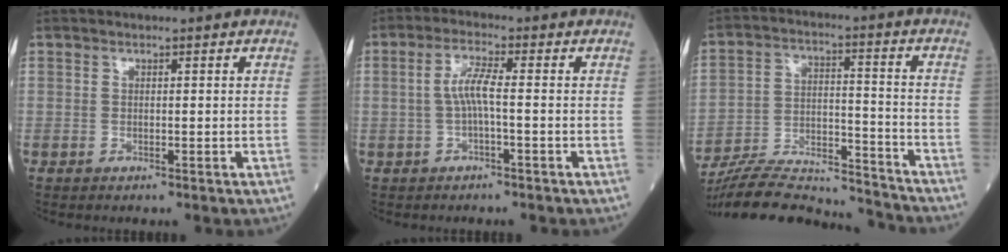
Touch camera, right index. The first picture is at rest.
{"total": 4.1, "force": [-0.4, 0.3, 4.1], "torque": [-0.083, 0.010, -0.006]}
{"total": 19.0, "force": [-18.2, 2.3, 4.8], "torque": [-0.104, 0.011, -0.291]}